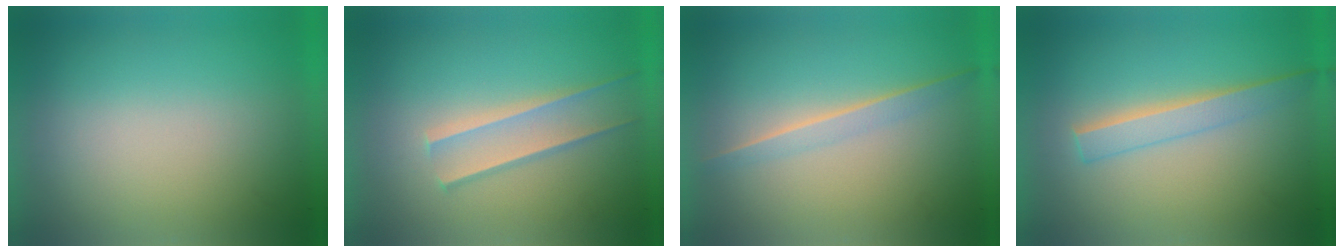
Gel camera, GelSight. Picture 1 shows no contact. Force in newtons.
{"total": 1.6}
{"total": 1.4}
{"total": 2.2}